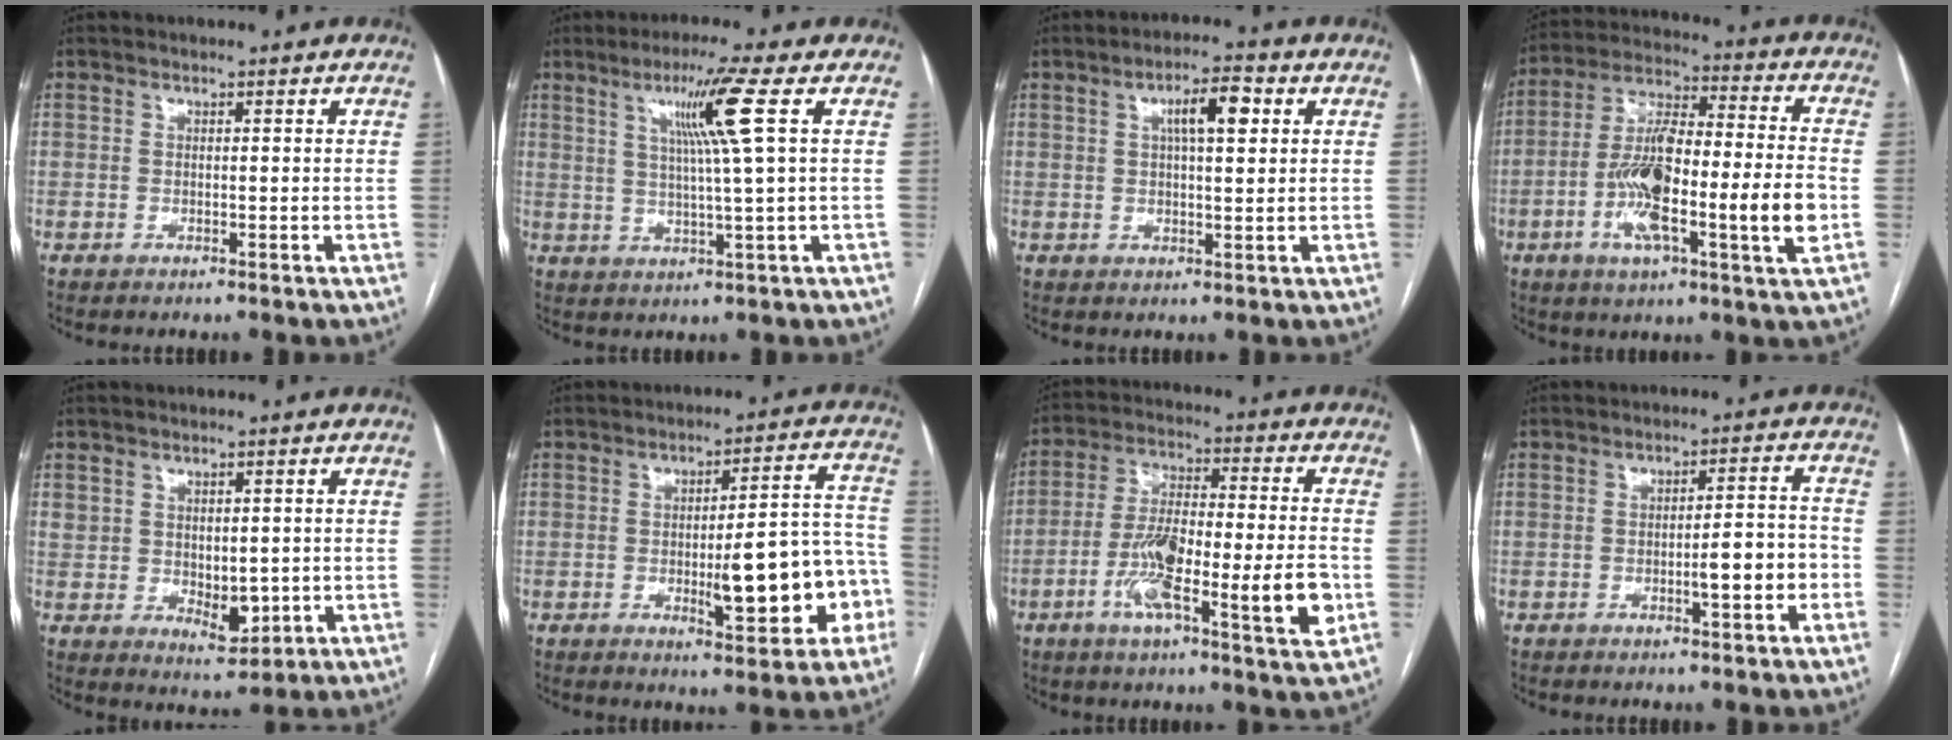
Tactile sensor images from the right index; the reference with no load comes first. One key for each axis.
{"total": 8.3, "fx": 3.0, "fy": -2.1, "fz": 7.4, "tx": -0.135, "ty": 0.000, "tz": 0.057}
{"total": 6.1, "fx": 2.0, "fy": 1.4, "fz": 5.6, "tx": -0.096, "ty": 0.013, "tz": 0.033}
{"total": 18.4, "fx": -4.4, "fy": 2.1, "fz": 17.7, "tx": -0.312, "ty": 0.006, "tz": -0.074}
{"total": 5.7, "fx": 0.0, "fy": 3.6, "fz": 4.4, "tx": -0.066, "ty": -0.005, "tz": 0.020}
{"total": 13.6, "fx": -3.5, "fy": 3.2, "fz": 12.7, "tx": -0.152, "ty": 0.026, "tz": -0.039}
{"total": 15.9, "fx": -4.9, "fy": 2.0, "fz": 15.0, "tx": -0.250, "ty": 0.001, "tz": -0.081}
{"total": 5.8, "fx": -2.0, "fy": 0.9, "fz": 5.4, "tx": -0.079, "ty": 0.013, "tz": -0.026}